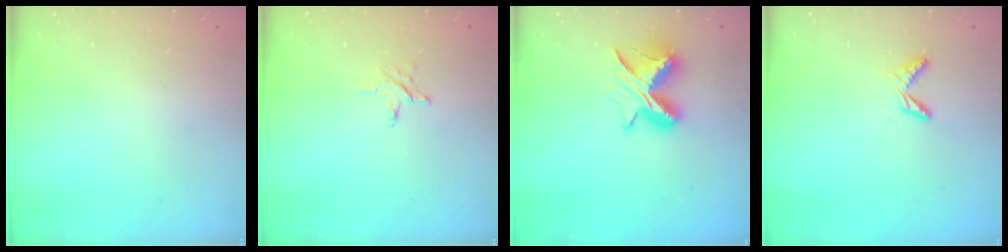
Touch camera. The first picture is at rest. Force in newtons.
{"total": 3.0, "press": 3.0, "slide": 0.3}
{"total": 9.6, "press": 9.6, "slide": 0.6}
{"total": 4.7, "press": 4.7, "slide": 0.4}